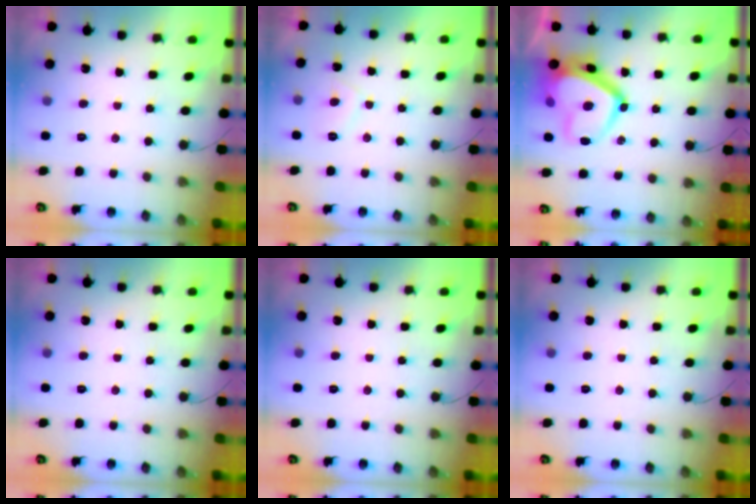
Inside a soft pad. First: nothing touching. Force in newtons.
{"total": 2.8, "press": 2.7, "slide": 0.6}
{"total": 16.1, "press": 16.0, "slide": 1.7}
{"total": 0.0}
{"total": 0.0}
{"total": 0.0}